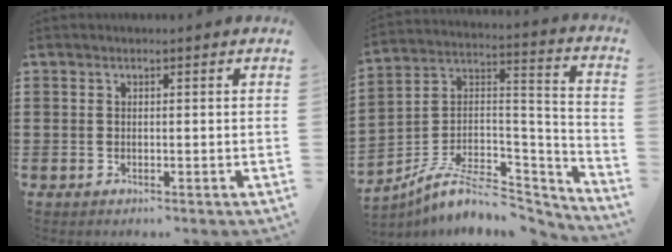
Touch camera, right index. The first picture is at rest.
{"total": 8.6, "force": [-6.0, 3.8, 4.8], "torque": [-0.095, 0.011, -0.117]}